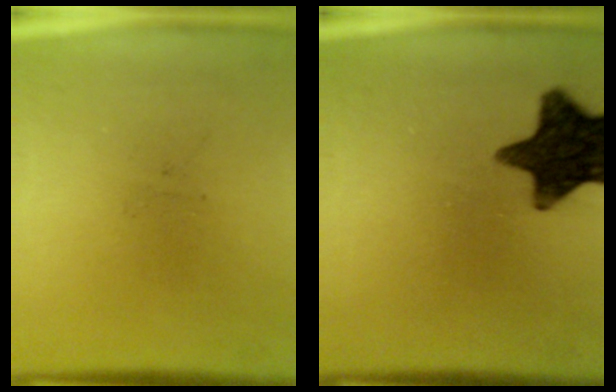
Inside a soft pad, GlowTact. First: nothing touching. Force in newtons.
{"total": 13.7}